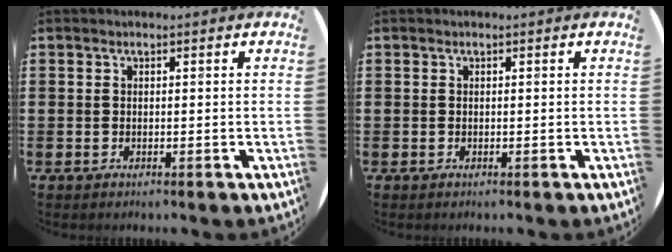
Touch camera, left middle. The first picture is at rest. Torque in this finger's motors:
{"motor_torque": [0.00, 0.00, 0.00, 0.00]}